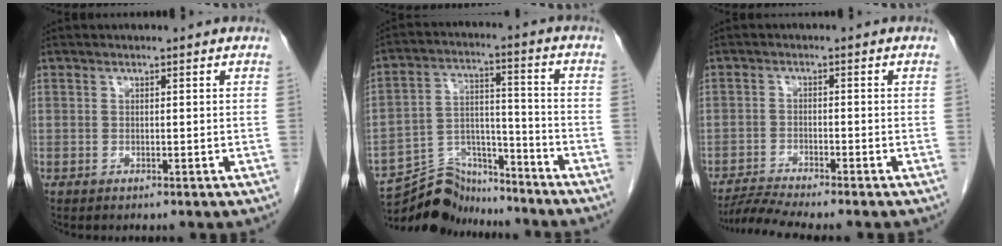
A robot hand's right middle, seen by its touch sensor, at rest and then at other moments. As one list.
[{"total": 11.1, "force": [-10.9, 2.3, 0.2], "torque": [-0.007, 0.035, -0.193]}, {"total": 5.0, "force": [-4.6, -1.3, 1.6], "torque": [-0.032, -0.019, -0.084]}]